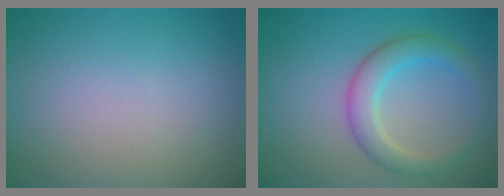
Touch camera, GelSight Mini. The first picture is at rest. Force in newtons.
{"total": 3.7, "press": 3.7, "slide": 0.1}